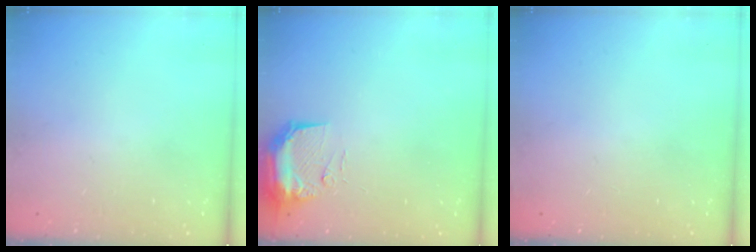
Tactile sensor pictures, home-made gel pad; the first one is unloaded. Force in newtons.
{"total": 9.4, "press": 9.3, "slide": 0.9}
{"total": 2.2, "press": 2.1, "slide": 0.8}